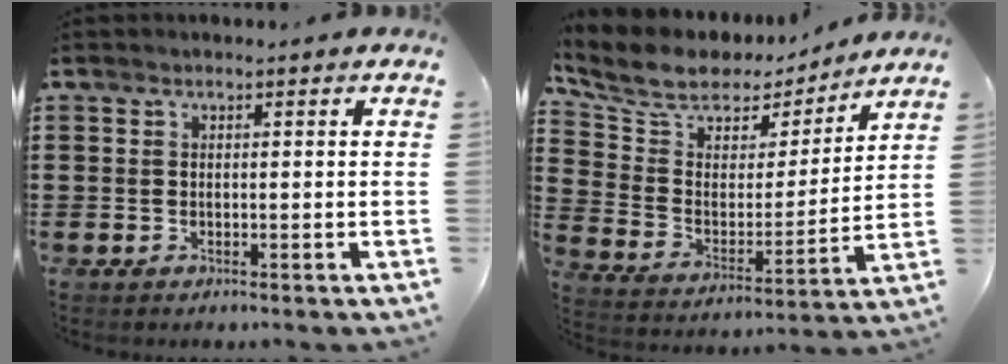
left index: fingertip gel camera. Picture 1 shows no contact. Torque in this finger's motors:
{"motor_torque": [0.90, -1.24, 0.64, 0.16]}